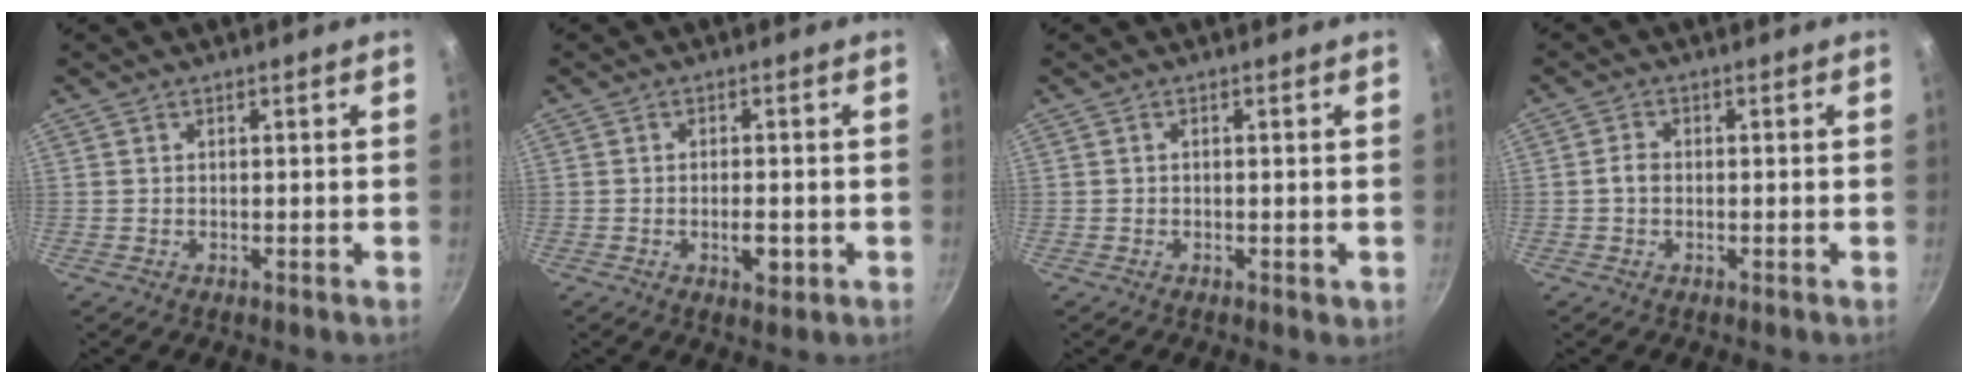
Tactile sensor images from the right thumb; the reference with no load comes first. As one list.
[{"total": 3.8, "force": [-1.1, 1.8, 3.2], "torque": [-0.048, 0.005, -0.018]}, {"total": 1.2, "force": [-0.2, 0.7, 0.9], "torque": [-0.011, 0.002, -0.003]}, {"total": 1.9, "force": [-0.3, 1.5, 1.2], "torque": [-0.019, 0.011, -0.007]}]